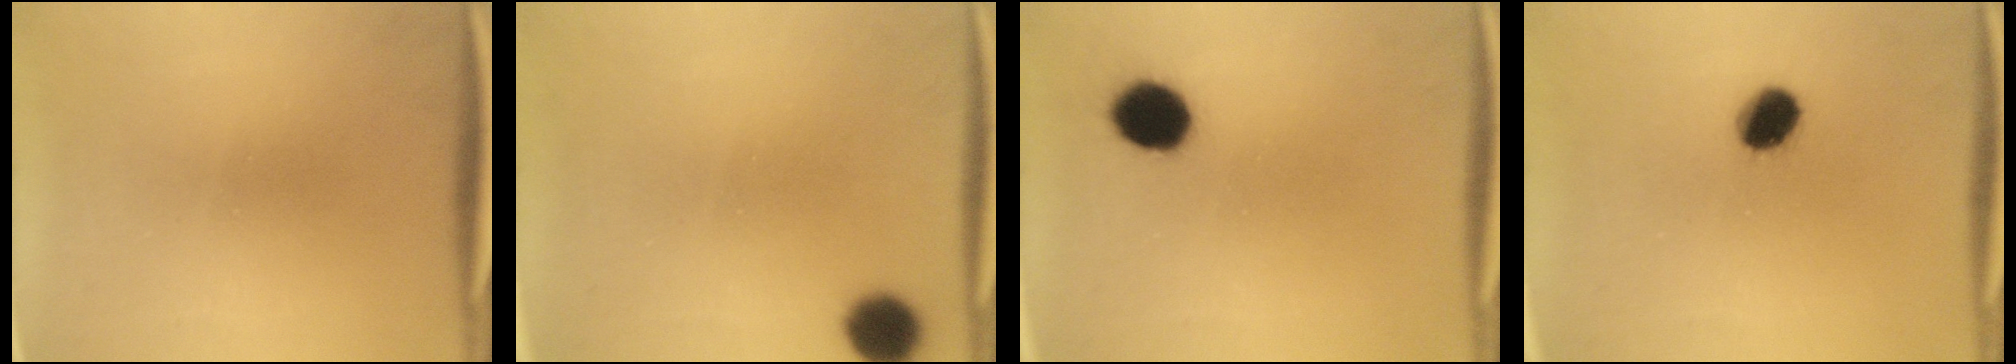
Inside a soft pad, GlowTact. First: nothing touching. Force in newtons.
{"total": 6.8}
{"total": 8.4}
{"total": 6.6}